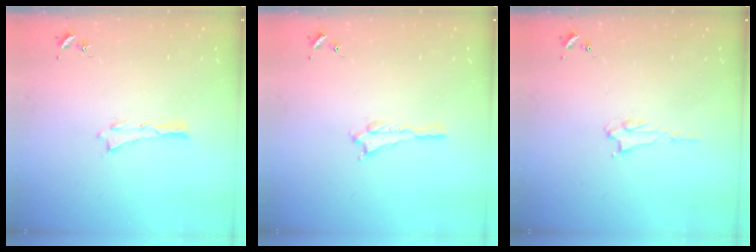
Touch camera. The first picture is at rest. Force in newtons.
{"total": 0.6, "press": 0.5, "slide": 0.2}
{"total": 2.2, "press": 2.2, "slide": 0.4}